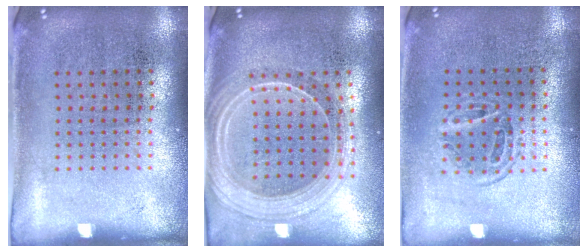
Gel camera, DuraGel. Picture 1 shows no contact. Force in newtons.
{"total": 2.3, "press": 2.0, "slide": 1.1}
{"total": 1.2, "press": 1.0, "slide": 0.7}